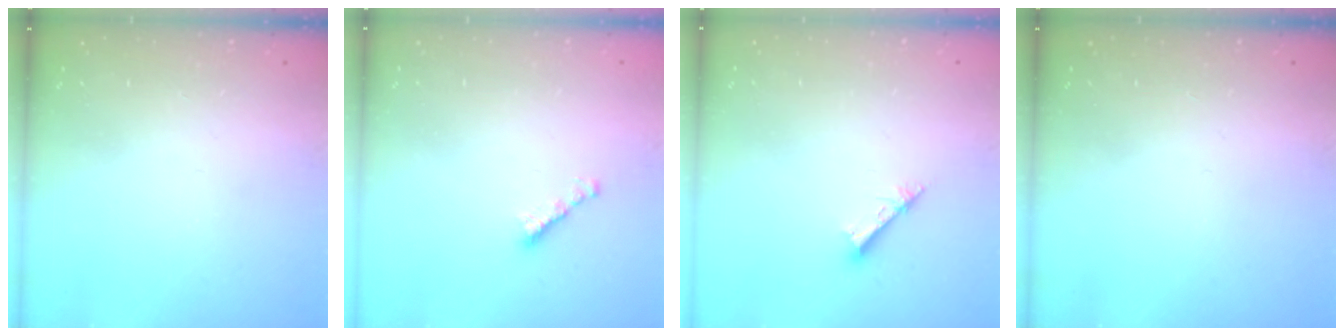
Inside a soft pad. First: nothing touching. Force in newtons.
{"total": 2.7, "press": 2.6, "slide": 0.7}
{"total": 2.6, "press": 2.6, "slide": 0.1}
{"total": 0.0}